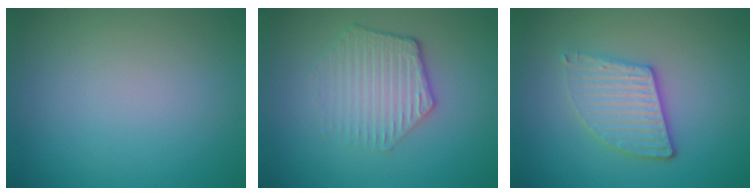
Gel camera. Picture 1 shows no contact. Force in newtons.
{"total": 3.6, "press": 3.0, "slide": 2.0}
{"total": 3.8, "press": 3.2, "slide": 2.0}